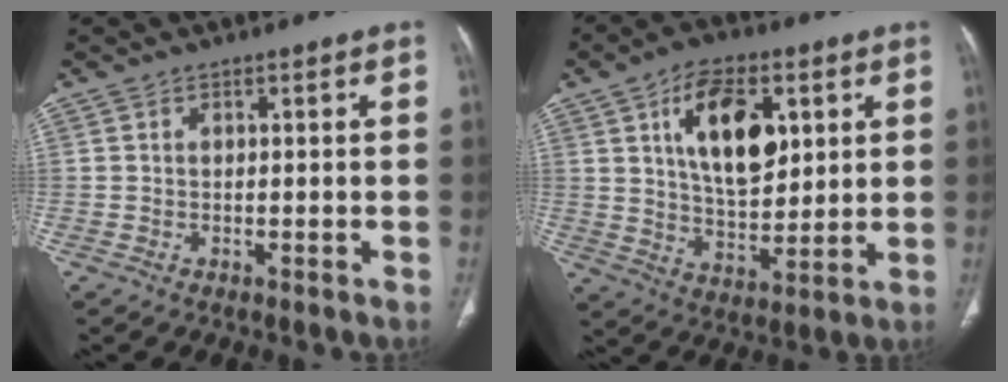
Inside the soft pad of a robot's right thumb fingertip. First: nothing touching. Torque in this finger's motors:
{"motor_torque": [0.65, 4.36, 0.08, 0.13, 0.20]}